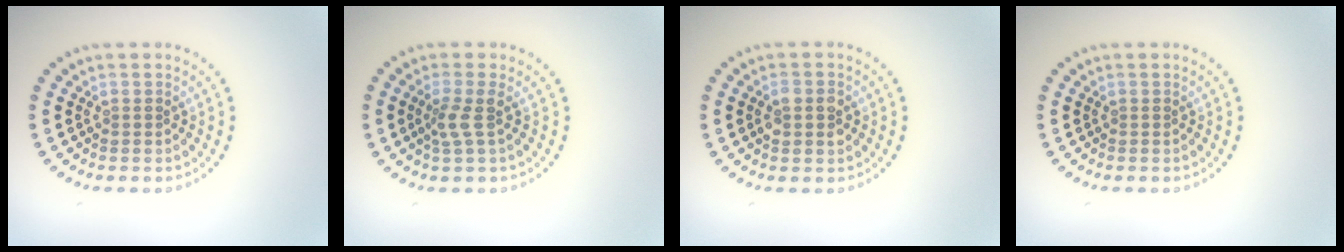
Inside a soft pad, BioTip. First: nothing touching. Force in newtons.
{"total": 1.9, "press": 1.4, "slide": 1.3}
{"total": 2.4, "press": 2.4, "slide": 0.2}
{"total": 0.0}